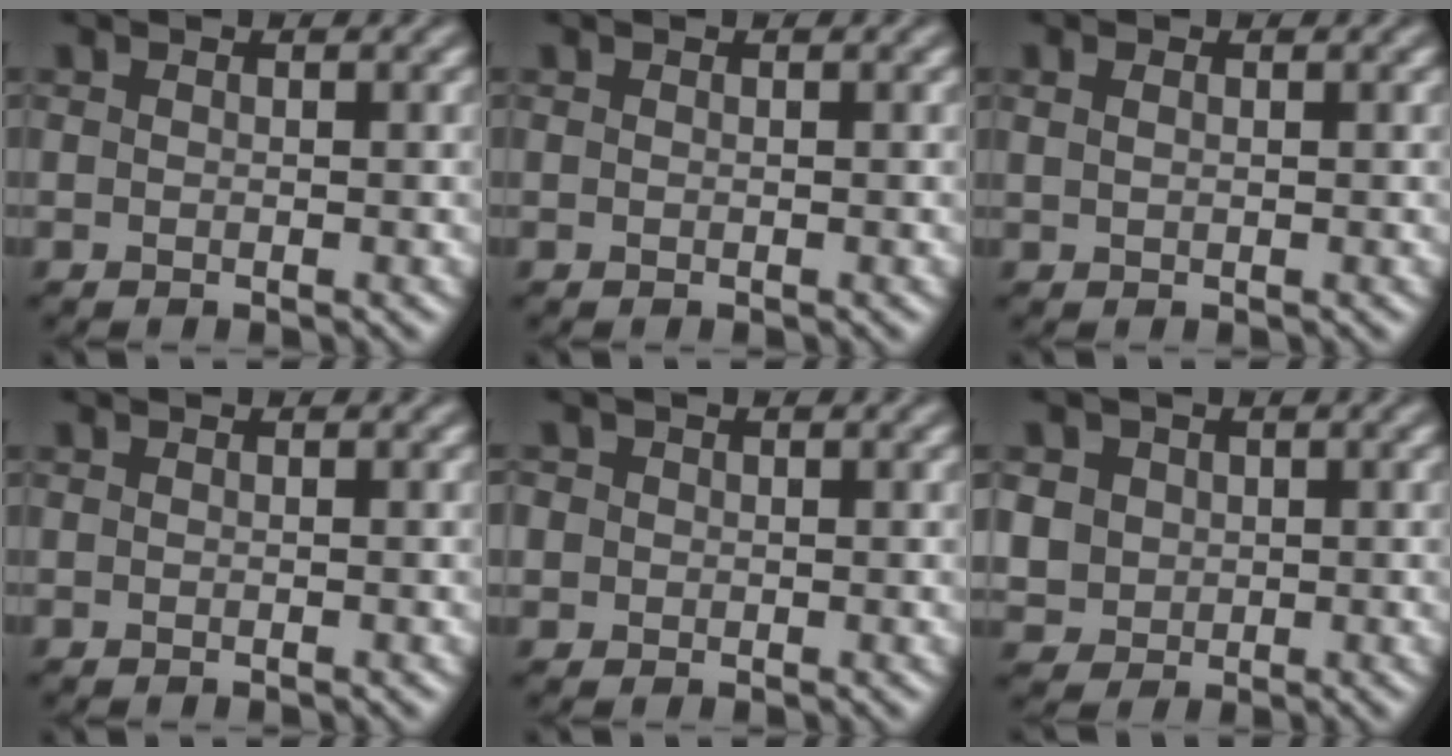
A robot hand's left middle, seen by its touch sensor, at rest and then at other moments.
{"total": 0.0}
{"total": 0.7, "force": [0.6, 0.2, 0.2], "torque": [-0.009, -0.002, 0.009]}
{"total": 0.0}
{"total": 1.1, "force": [0.4, 1.0, -0.2], "torque": [0.003, 0.004, 0.002]}
{"total": 4.3, "force": [1.6, 3.8, 1.1], "torque": [-0.051, 0.019, 0.030]}